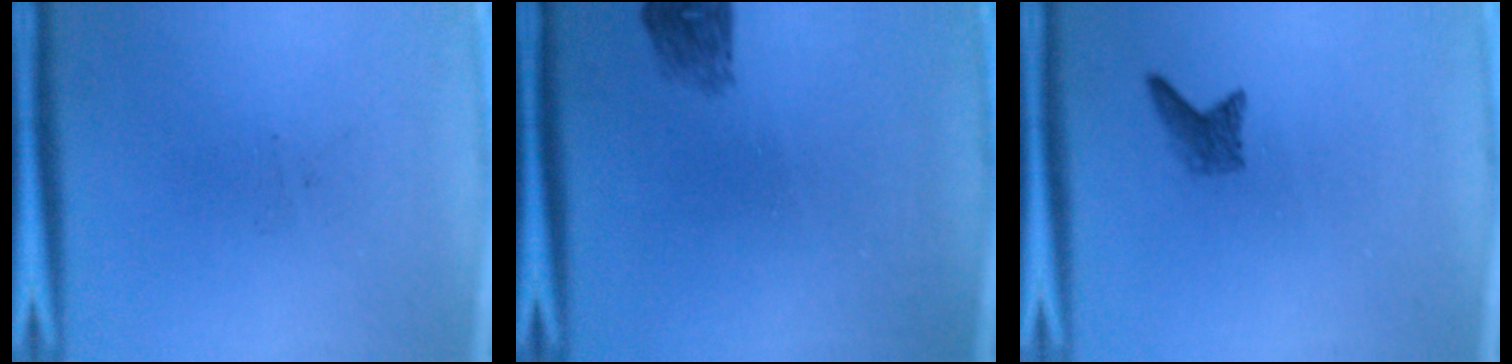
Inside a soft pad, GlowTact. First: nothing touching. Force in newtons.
{"total": 2.2}
{"total": 1.7}